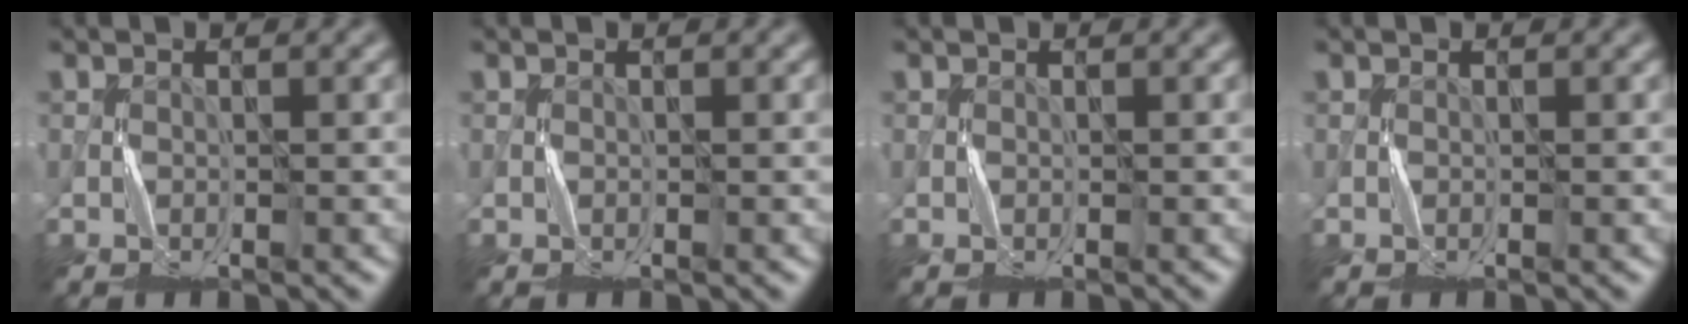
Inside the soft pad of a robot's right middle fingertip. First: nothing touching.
{"total": 0.0}
{"total": 0.0}
{"total": 0.0}